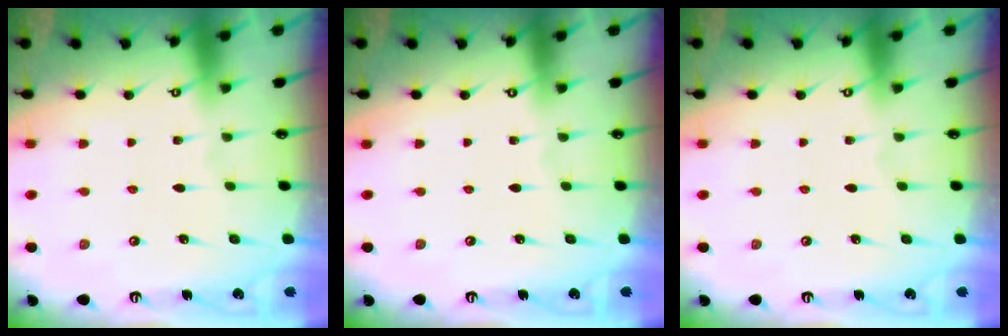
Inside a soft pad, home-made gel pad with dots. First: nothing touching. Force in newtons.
{"total": 0.0}
{"total": 0.0}